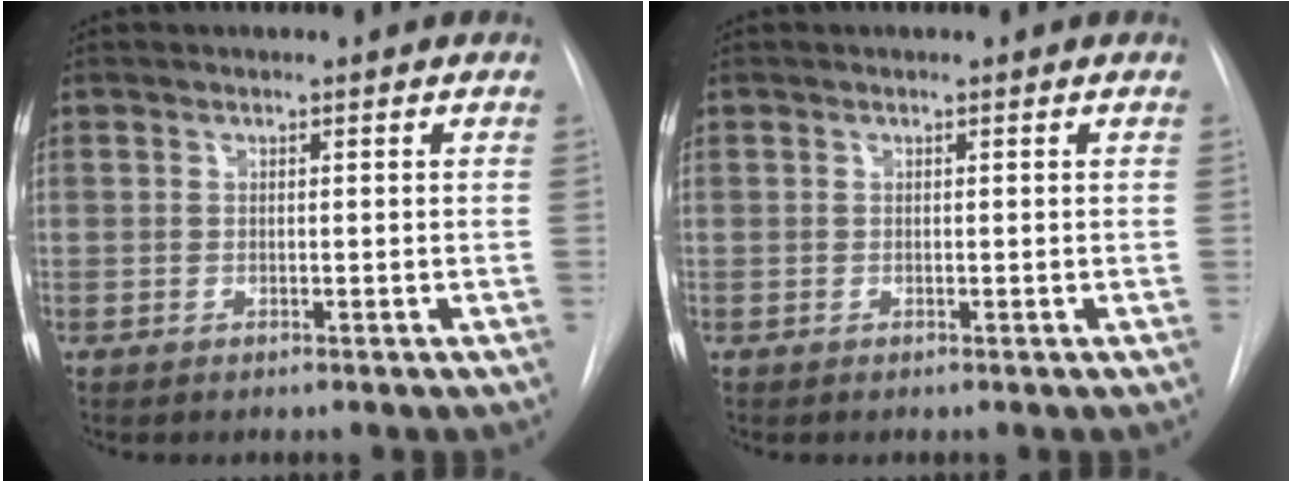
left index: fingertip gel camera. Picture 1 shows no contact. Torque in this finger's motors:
{"motor_torque": [0.02, -0.04, 0.01, 0.00]}